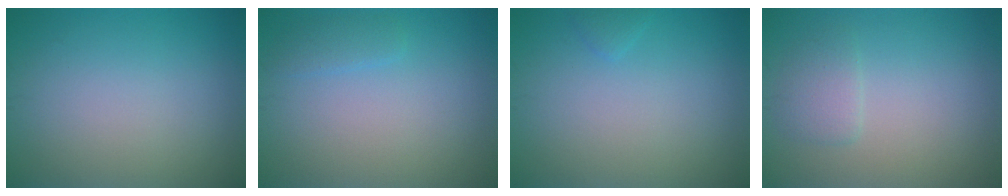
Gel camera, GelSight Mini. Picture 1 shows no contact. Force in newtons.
{"total": 1.2, "press": 1.2, "slide": 0.2}
{"total": 0.6, "press": 0.6, "slide": 0.0}
{"total": 1.7, "press": 1.6, "slide": 0.2}